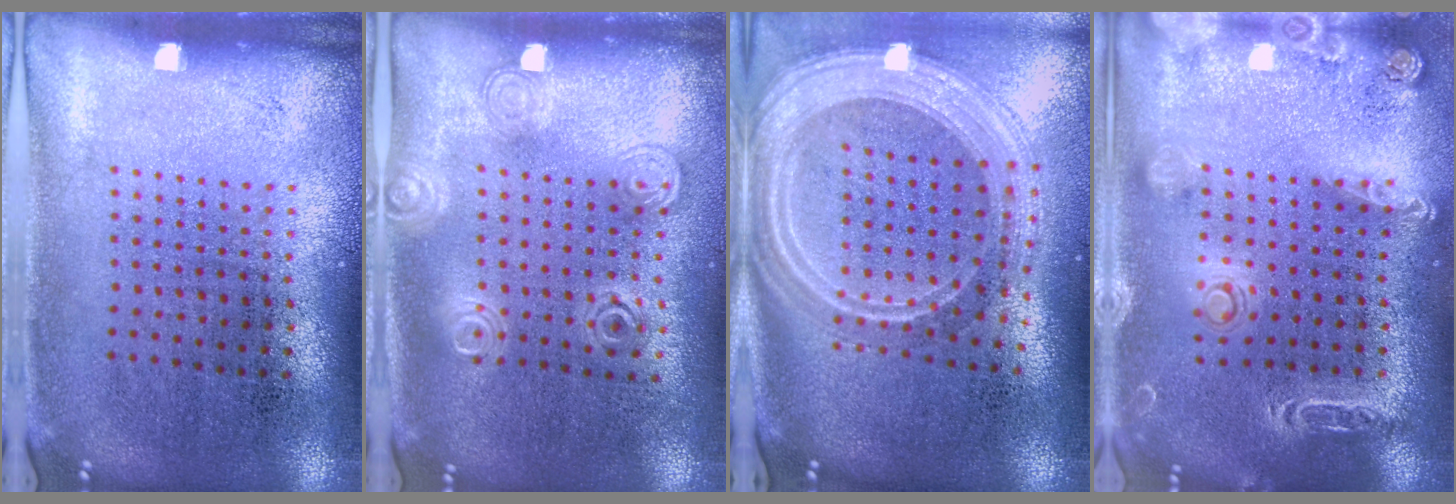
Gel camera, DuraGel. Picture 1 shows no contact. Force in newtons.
{"total": 1.4, "press": 1.3, "slide": 0.4}
{"total": 2.9, "press": 2.3, "slide": 1.7}
{"total": 2.1, "press": 2.0, "slide": 0.6}